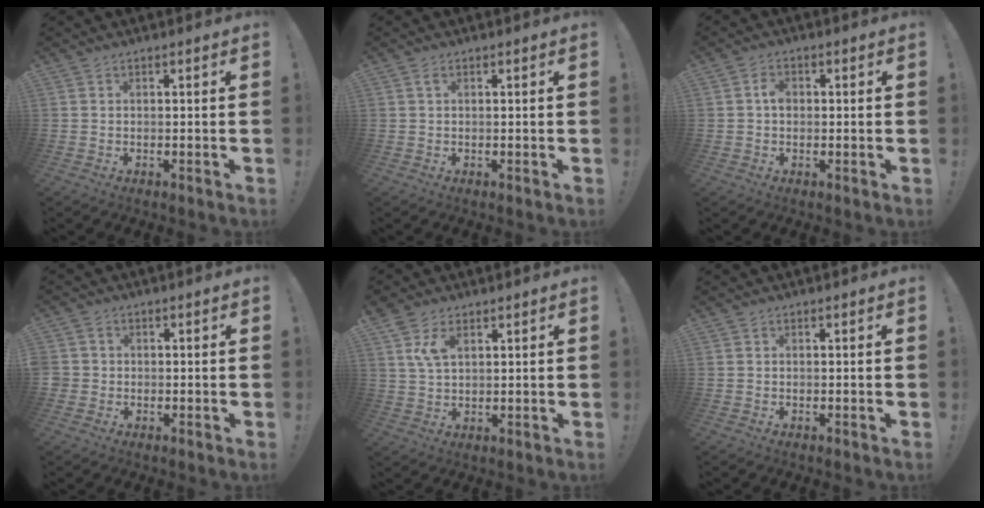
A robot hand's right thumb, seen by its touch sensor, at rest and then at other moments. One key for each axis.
{"total": 1.3, "fx": 0.6, "fy": 0.6, "fz": 0.9, "tx": -0.010, "ty": 0.000, "tz": 0.010}
{"total": 3.0, "fx": 0.1, "fy": 2.2, "fz": 2.1, "tx": -0.036, "ty": 0.009, "tz": -0.001}
{"total": 2.4, "fx": -0.8, "fy": 2.2, "fz": 0.7, "tx": -0.011, "ty": 0.008, "tz": -0.015}
{"total": 7.4, "fx": 3.7, "fy": 4.2, "fz": 4.9, "tx": -0.084, "ty": -0.008, "tz": 0.071}
{"total": 0.0}